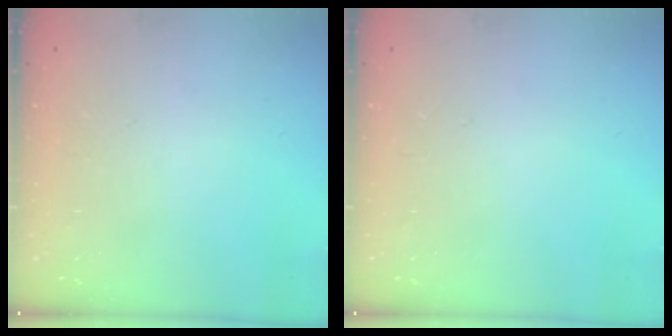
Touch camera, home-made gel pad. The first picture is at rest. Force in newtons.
{"total": 0.0}